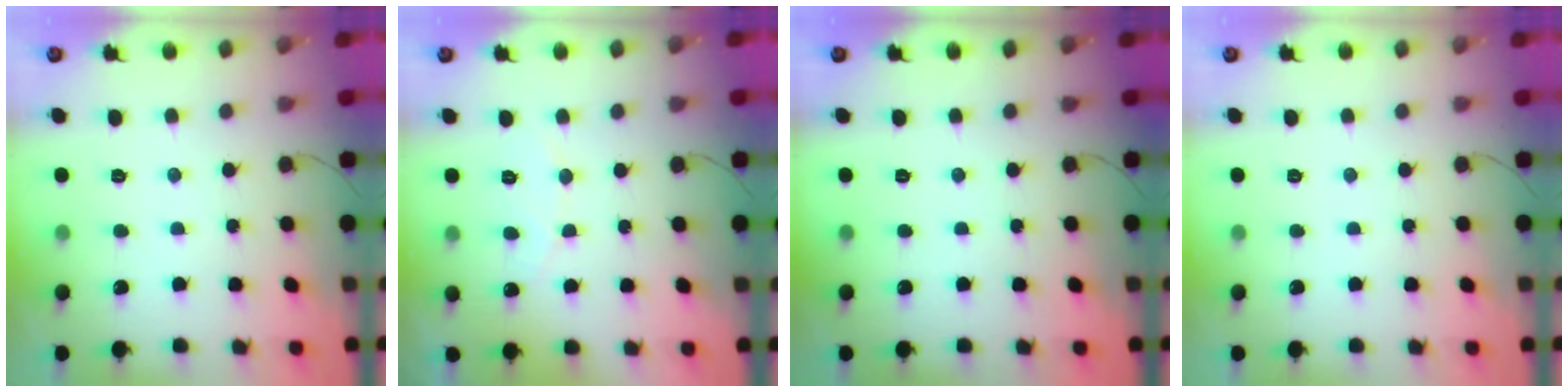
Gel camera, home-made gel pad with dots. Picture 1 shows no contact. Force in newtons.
{"total": 4.2, "press": 4.2, "slide": 0.4}
{"total": 0.0}
{"total": 0.0}